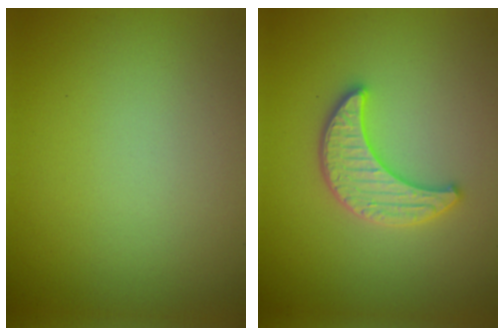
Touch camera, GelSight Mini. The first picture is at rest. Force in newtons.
{"total": 3.4, "press": 3.3, "slide": 0.6}